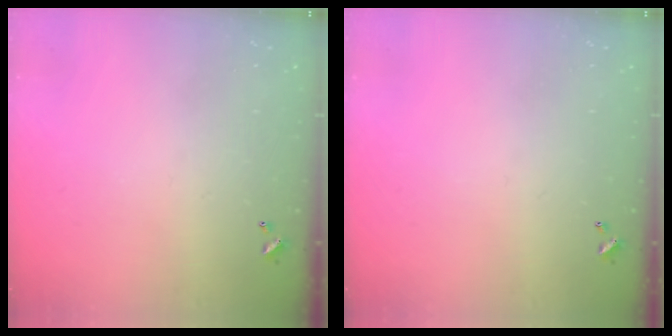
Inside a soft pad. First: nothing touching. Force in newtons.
{"total": 0.0}